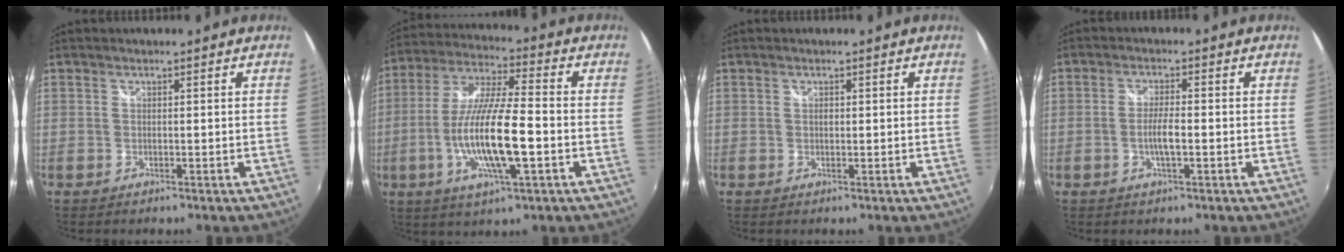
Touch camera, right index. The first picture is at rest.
{"total": 15.9, "force": [-4.0, 3.0, 15.1], "torque": [-0.299, -0.011, -0.074]}
{"total": 0.6, "force": [0.1, 0.5, 0.4], "torque": [-0.006, 0.001, 0.002]}
{"total": 3.7, "force": [-1.0, 0.5, 3.5], "torque": [-0.068, -0.002, -0.019]}